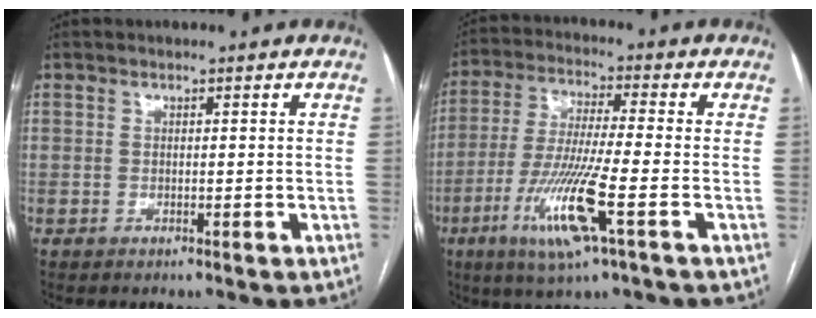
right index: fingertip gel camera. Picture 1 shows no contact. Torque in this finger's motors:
{"motor_torque": [0.91, -0.52, 0.49, 0.19]}